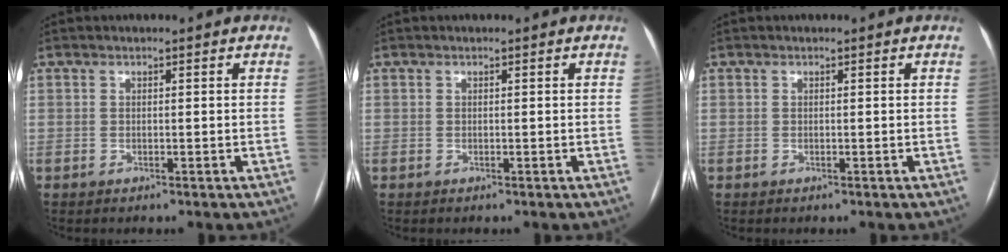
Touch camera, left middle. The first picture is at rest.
{"total": 0.0}
{"total": 0.0}